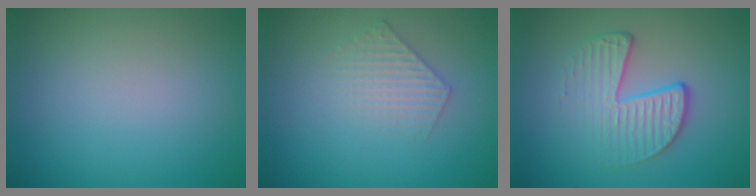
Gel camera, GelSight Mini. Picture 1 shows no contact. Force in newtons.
{"total": 2.2, "press": 2.1, "slide": 0.4}
{"total": 4.5, "press": 2.9, "slide": 3.4}